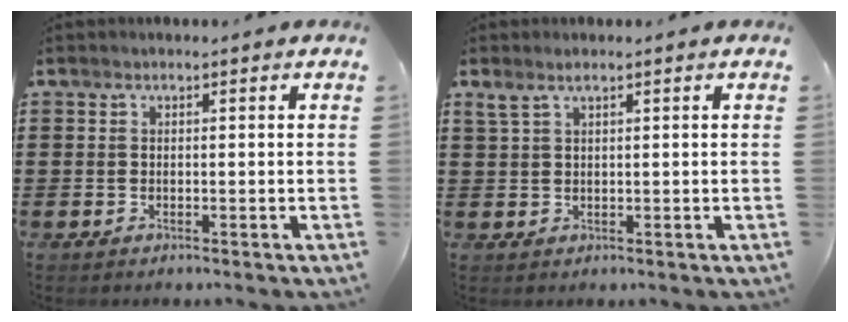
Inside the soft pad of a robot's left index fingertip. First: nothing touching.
{"total": 1.6, "force": [1.0, 0.3, 1.2], "torque": [-0.025, 0.000, 0.019]}